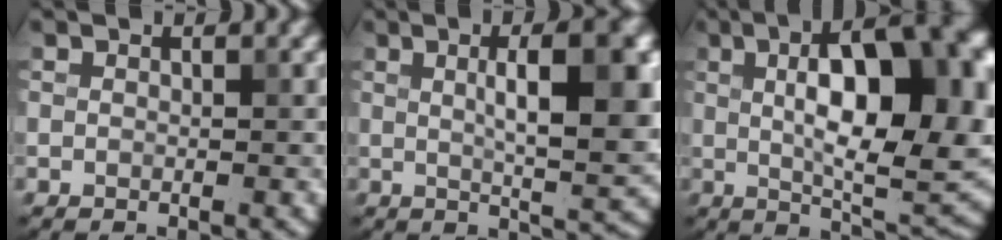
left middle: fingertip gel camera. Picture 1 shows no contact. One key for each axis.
{"total": 7.3, "fx": 1.3, "fy": 1.5, "fz": 7.0, "tx": -0.097, "ty": 0.006, "tz": 0.026}
{"total": 14.0, "fx": 2.6, "fy": 5.4, "fz": 12.7, "tx": -0.167, "ty": 0.011, "tz": 0.039}